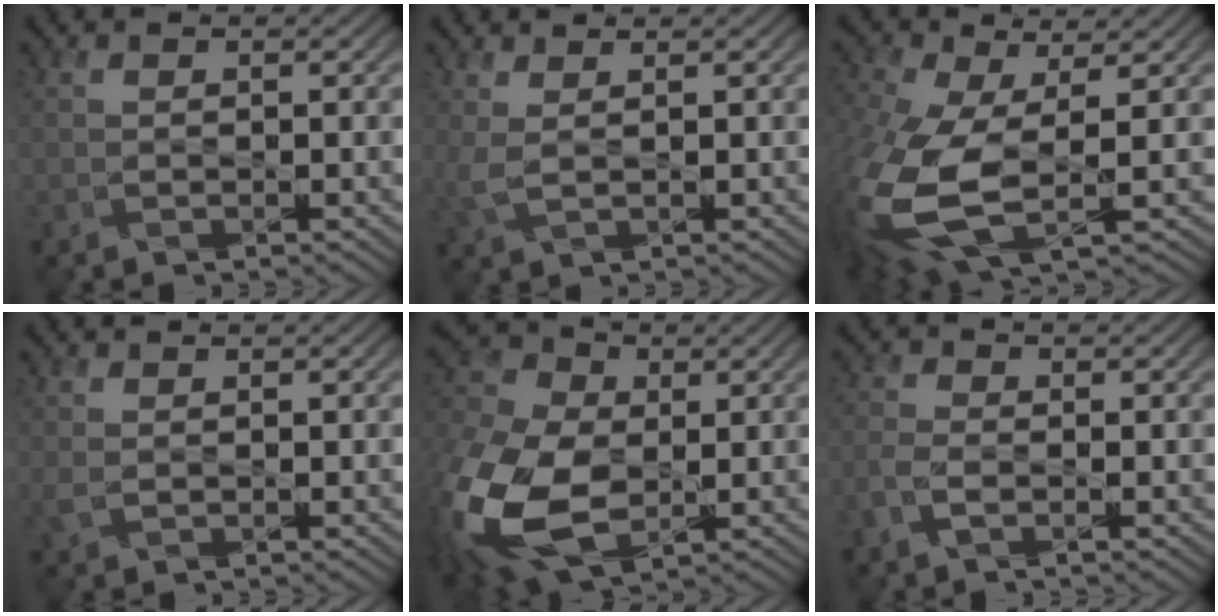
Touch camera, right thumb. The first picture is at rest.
{"total": 2.4, "force": [1.3, 0.6, 1.9], "torque": [-0.054, 0.004, 0.027]}
{"total": 13.3, "force": [-2.5, 6.8, 11.2], "torque": [-0.304, -0.039, -0.033]}
{"total": 1.2, "force": [0.1, 0.7, 1.0], "torque": [-0.035, -0.004, 0.004]}
{"total": 16.1, "force": [-3.2, 10.7, 11.7], "torque": [-0.316, -0.031, -0.058]}
{"total": 2.8, "force": [-1.4, 1.3, 2.0], "torque": [-0.059, -0.004, -0.035]}